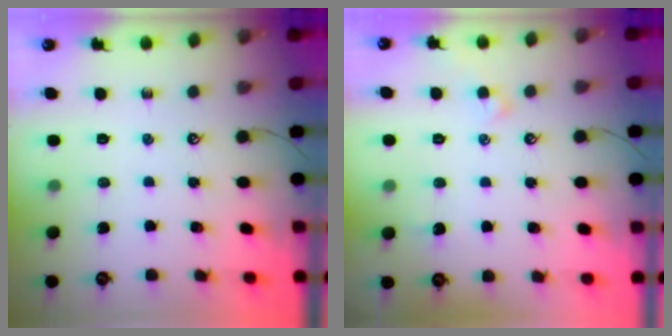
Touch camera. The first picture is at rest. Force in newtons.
{"total": 0.8, "press": 0.7, "slide": 0.5}